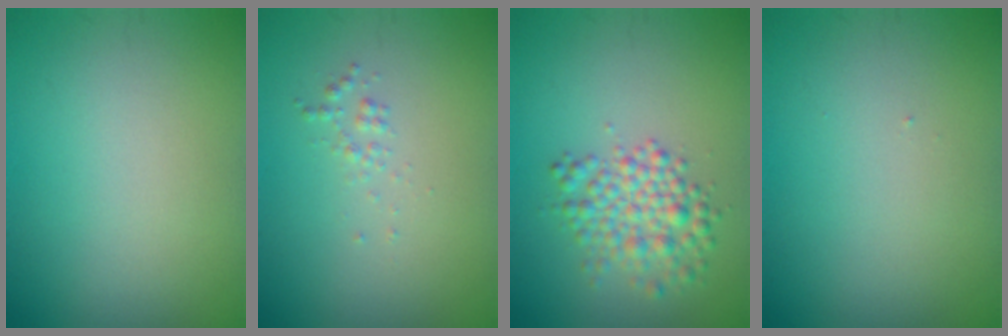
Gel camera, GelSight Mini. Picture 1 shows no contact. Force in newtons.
{"total": 0.7, "press": 0.7, "slide": 0.0}
{"total": 3.7, "press": 3.7, "slide": 0.1}
{"total": 0.0}